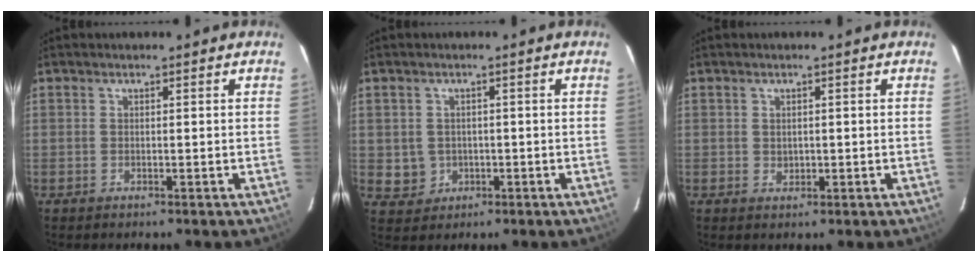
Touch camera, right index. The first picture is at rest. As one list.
[{"total": 4.1, "force": [-0.3, 4.0, 0.7], "torque": [-0.023, 0.008, 0.010]}, {"total": 1.2, "force": [0.2, 1.1, 0.4], "torque": [-0.004, 0.003, 0.005]}]